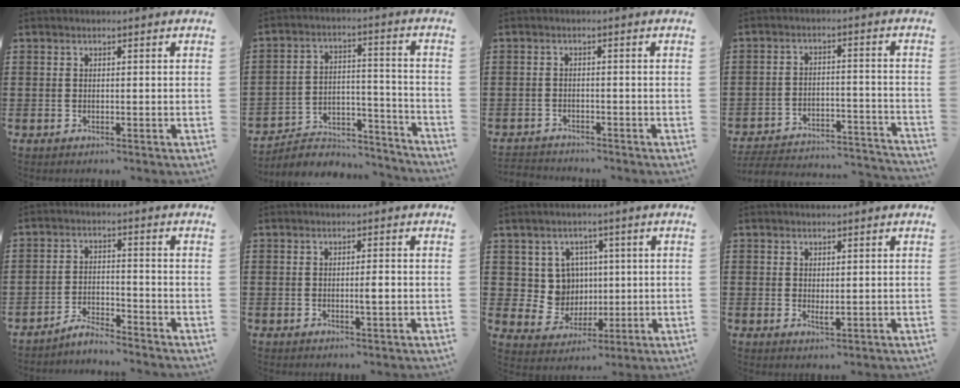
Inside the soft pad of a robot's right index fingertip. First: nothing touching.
{"total": 4.6, "force": [-4.2, 1.7, 0.8], "torque": [-0.017, 0.008, -0.086]}
{"total": 1.8, "force": [-1.8, 0.2, -0.1], "torque": [-0.003, 0.000, -0.040]}
{"total": 4.3, "force": [-4.1, 0.5, 1.2], "torque": [-0.032, -0.008, -0.087]}
{"total": 3.6, "force": [-3.5, 0.0, 0.4], "torque": [-0.013, 0.003, -0.073]}
{"total": 2.1, "force": [-0.3, 0.1, 2.0], "torque": [-0.036, -0.004, -0.006]}
{"total": 6.9, "force": [1.9, 6.3, 2.1], "torque": [-0.056, 0.001, 0.038]}
{"total": 1.4, "force": [0.4, 0.6, 1.2], "torque": [-0.023, -0.002, 0.008]}